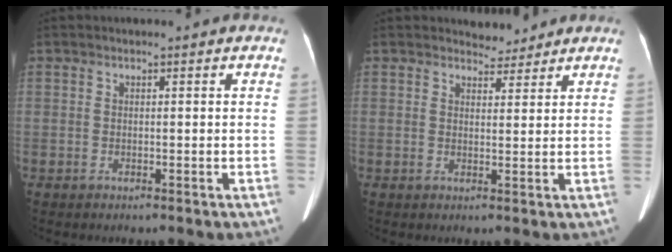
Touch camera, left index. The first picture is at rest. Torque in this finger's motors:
{"motor_torque": [0.87, -1.26, -0.03, 0.00]}